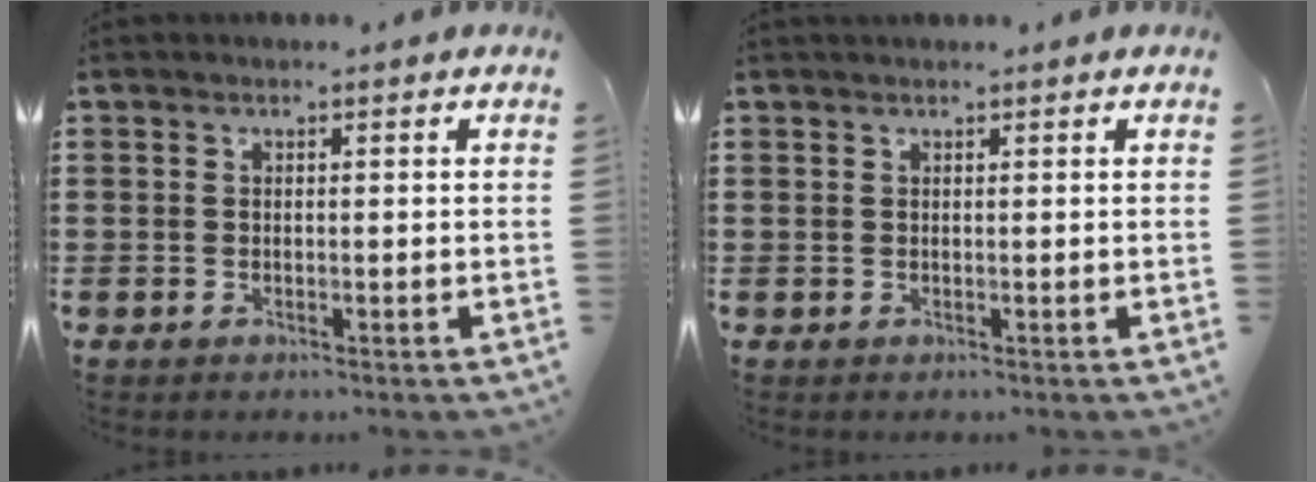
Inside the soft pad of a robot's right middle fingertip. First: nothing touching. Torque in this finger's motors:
{"motor_torque": [0.41, -0.53, 0.13, 0.03]}